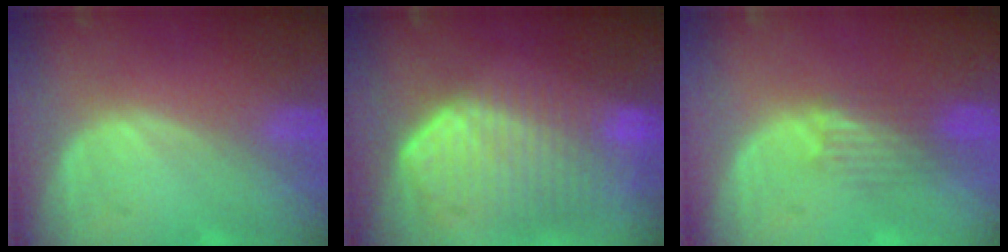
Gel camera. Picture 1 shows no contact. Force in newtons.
{"total": 10.8, "press": 9.5, "slide": 5.1}
{"total": 3.3, "press": 3.2, "slide": 0.8}